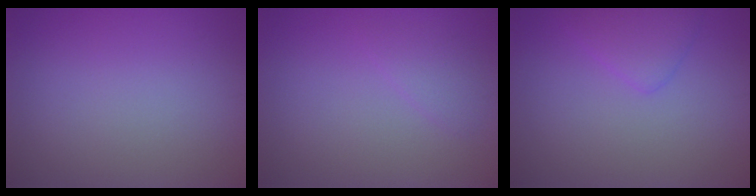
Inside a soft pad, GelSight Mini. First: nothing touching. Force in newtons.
{"total": 1.3, "press": 1.3, "slide": 0.1}
{"total": 2.2, "press": 2.2, "slide": 0.1}